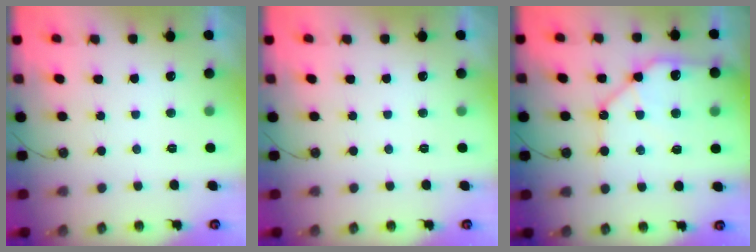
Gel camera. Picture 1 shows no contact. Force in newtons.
{"total": 0.0}
{"total": 12.9, "press": 12.8, "slide": 1.5}